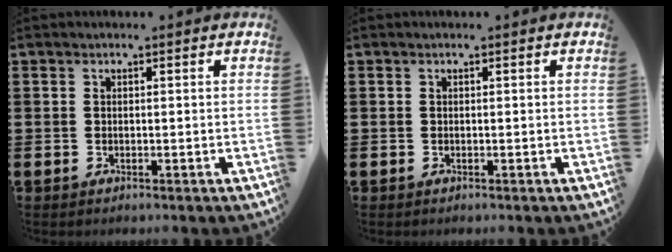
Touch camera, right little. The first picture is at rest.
{"total": 0.0}